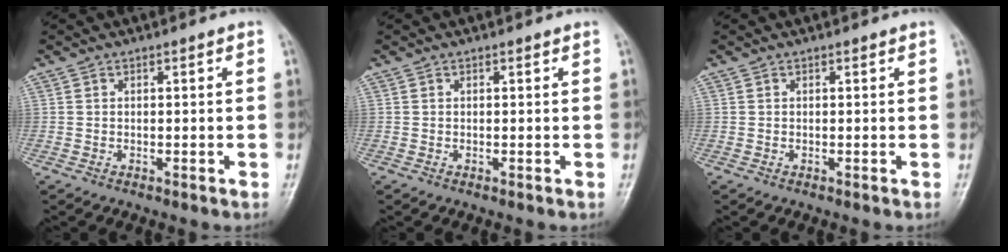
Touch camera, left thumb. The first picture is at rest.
{"total": 0.0}
{"total": 0.0}